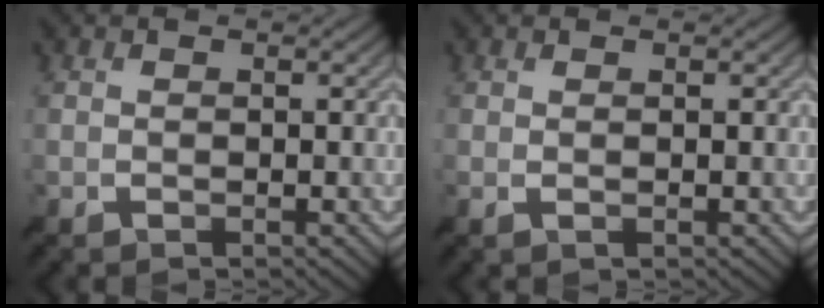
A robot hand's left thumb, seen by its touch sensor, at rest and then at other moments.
{"total": 0.8, "force": [0.2, 0.0, 0.8], "torque": [-0.018, 0.004, 0.001]}